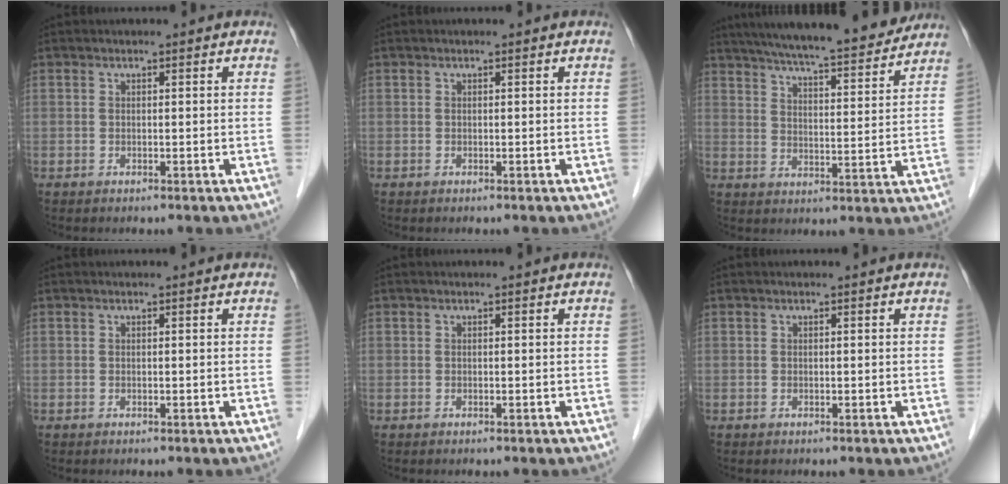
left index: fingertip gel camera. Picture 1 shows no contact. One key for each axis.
{"total": 0.0}
{"total": 19.9, "fx": 17.8, "fy": 2.1, "fz": 8.7, "tx": -0.134, "ty": 0.001, "tz": 0.249}
{"total": 0.0}
{"total": 0.0}
{"total": 0.0}